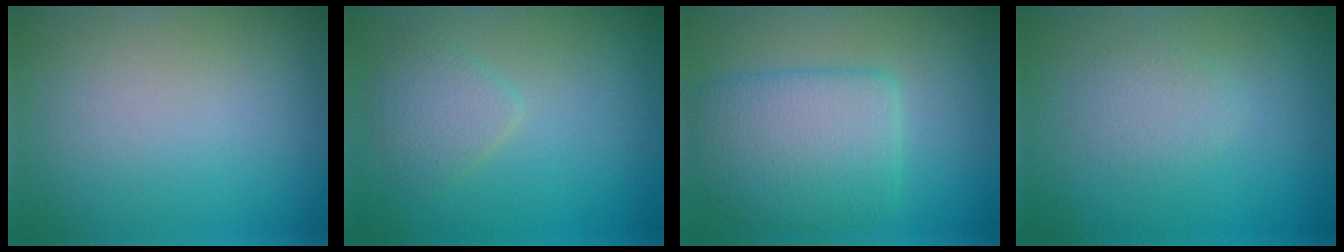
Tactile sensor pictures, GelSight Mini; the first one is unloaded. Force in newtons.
{"total": 2.0, "press": 2.0, "slide": 0.1}
{"total": 5.7, "press": 5.7, "slide": 0.2}
{"total": 1.4, "press": 1.4, "slide": 0.0}